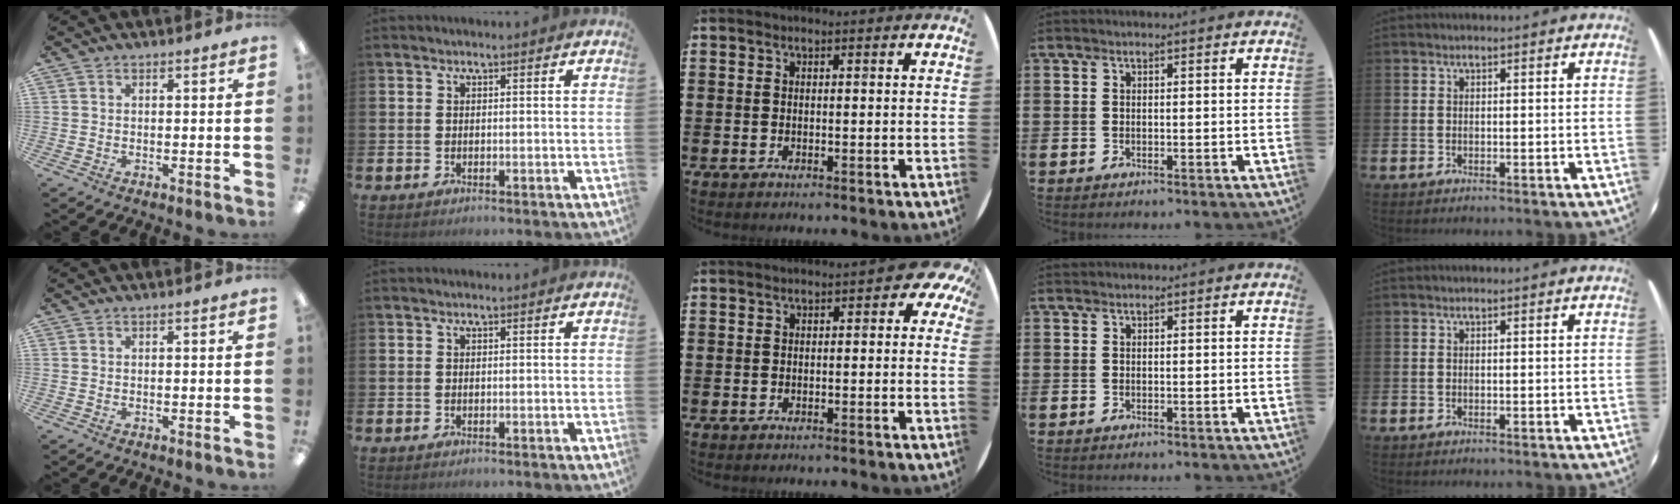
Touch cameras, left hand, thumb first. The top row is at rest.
{"middle": {"total": 1.6, "force": [0.3, 0.7, 1.4], "torque": [-0.030, 0.008, 0.003]}}